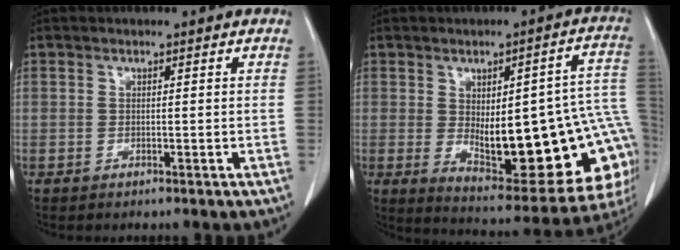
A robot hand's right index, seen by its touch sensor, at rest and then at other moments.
{"total": 24.6, "force": [-2.6, 7.9, 23.2], "torque": [-0.229, 0.018, -0.003]}